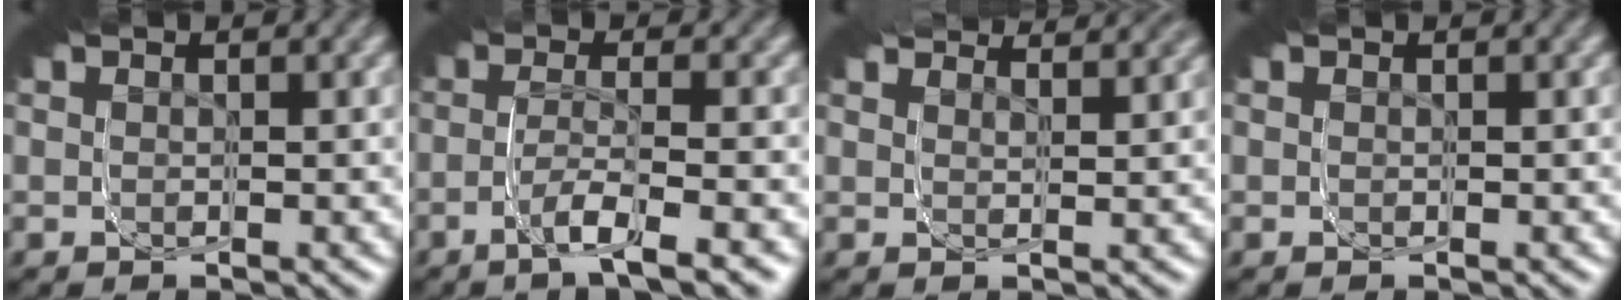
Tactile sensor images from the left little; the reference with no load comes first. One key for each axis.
{"total": 3.3, "fx": -1.5, "fy": -2.9, "fz": 0.3, "tx": -0.001, "ty": 0.024, "tz": -0.032}
{"total": 3.0, "fx": 2.4, "fy": 1.4, "fz": 1.2, "tx": -0.038, "ty": 0.026, "tz": 0.028}
{"total": 0.0}